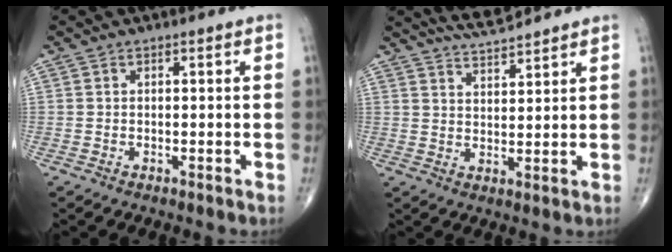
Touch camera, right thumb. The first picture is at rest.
{"total": 5.8, "force": [5.6, 0.3, 1.4], "torque": [-0.022, -0.029, 0.104]}